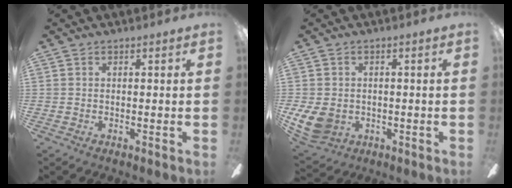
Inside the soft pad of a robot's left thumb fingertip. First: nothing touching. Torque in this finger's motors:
{"motor_torque": [-0.32, 0.64, 0.23, -0.20, 0.16]}